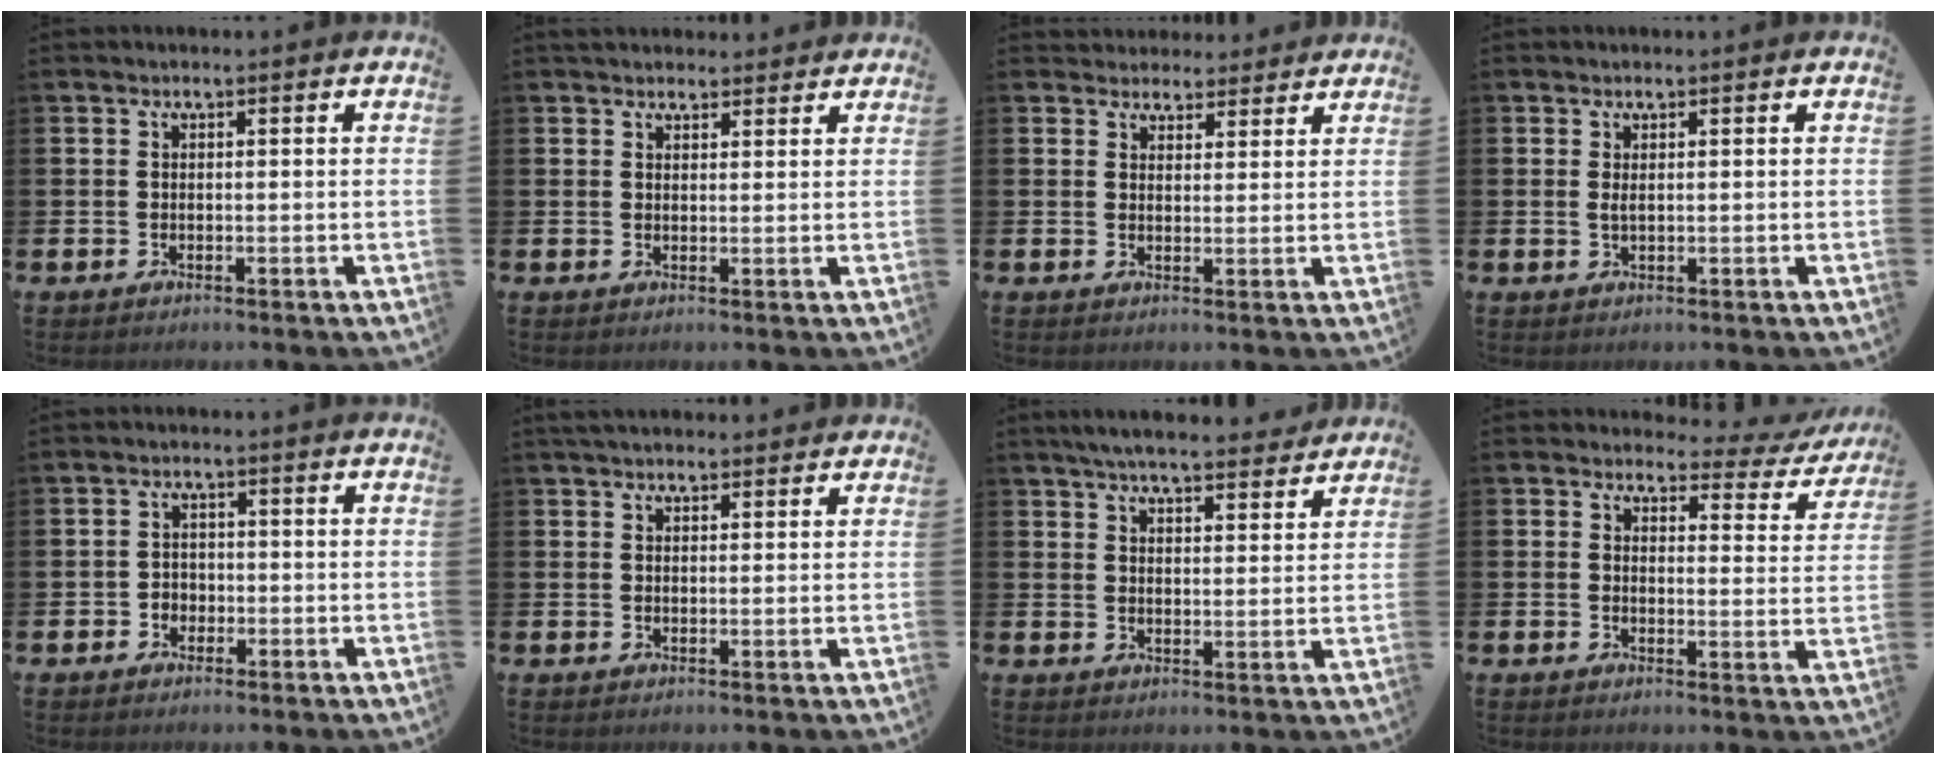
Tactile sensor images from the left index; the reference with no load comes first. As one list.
[{"total": 2.7, "force": [2.5, 0.9, 0.1], "torque": [0.006, -0.010, 0.044]}, {"total": 3.4, "force": [3.1, 1.3, -0.3], "torque": [0.007, -0.016, 0.056]}, {"total": 0.8, "force": [0.4, 0.1, 0.6], "torque": [-0.007, -0.001, 0.007]}, {"total": 1.9, "force": [-0.8, 1.6, 0.4], "torque": [-0.006, 0.002, -0.021]}, {"total": 2.6, "force": [2.4, 0.8, 0.6], "torque": [-0.005, -0.007, 0.042]}, {"total": 4.5, "force": [4.1, 0.6, 1.6], "torque": [-0.027, -0.015, 0.073]}, {"total": 2.6, "force": [2.2, 1.4, 0.6], "torque": [-0.005, -0.023, 0.027]}]